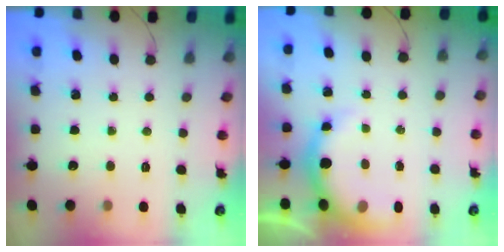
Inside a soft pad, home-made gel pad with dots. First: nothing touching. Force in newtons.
{"total": 7.3, "press": 7.2, "slide": 1.2}